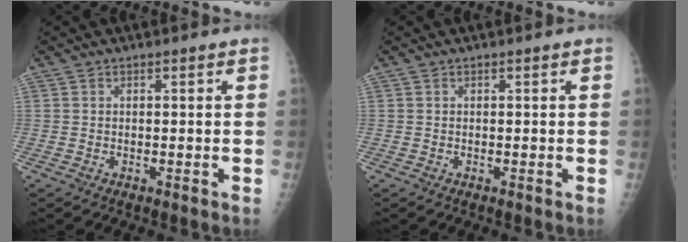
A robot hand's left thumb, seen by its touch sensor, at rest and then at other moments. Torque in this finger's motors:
{"motor_torque": [-0.03, 0.03, -0.02, 0.00, 0.00]}